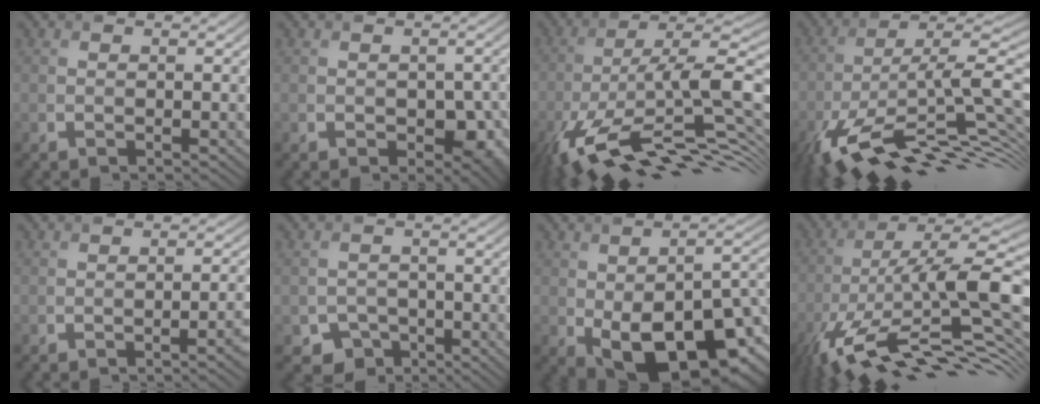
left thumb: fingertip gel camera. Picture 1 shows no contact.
{"total": 4.5, "force": [-1.1, 2.9, 3.2], "torque": [-0.046, -0.021, -0.011]}
{"total": 17.3, "force": [-7.1, 5.6, 14.8], "torque": [-0.255, 0.009, -0.137]}
{"total": 16.2, "force": [-7.9, 5.1, 13.2], "torque": [-0.232, 0.002, -0.149]}
{"total": 2.9, "force": [-1.3, 0.7, 2.5], "torque": [-0.028, 0.008, -0.024]}
{"total": 3.6, "force": [-2.3, 2.6, 0.9], "torque": [-0.015, -0.008, -0.044]}
{"total": 17.2, "force": [-6.1, 9.3, 13.1], "torque": [-0.196, -0.030, -0.086]}
{"total": 17.9, "force": [-6.1, 5.0, 16.1], "torque": [-0.270, 0.009, -0.122]}